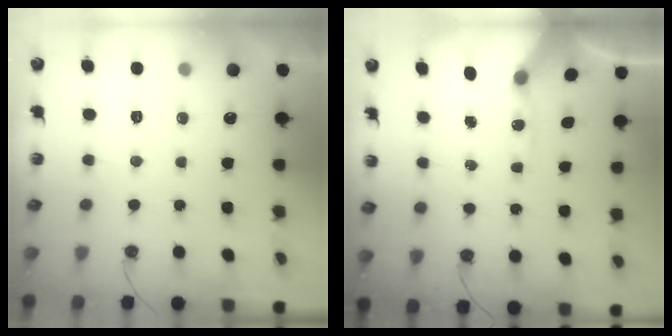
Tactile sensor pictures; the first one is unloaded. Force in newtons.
{"total": 10.8, "press": 10.7, "slide": 1.7}